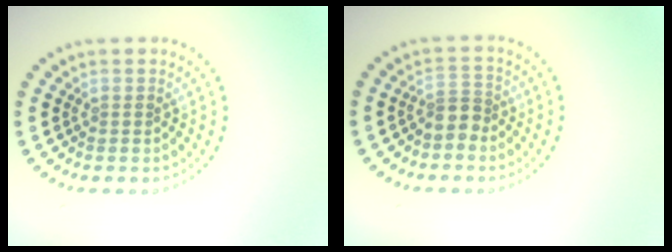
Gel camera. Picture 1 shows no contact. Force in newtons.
{"total": 2.2, "press": 1.7, "slide": 1.4}